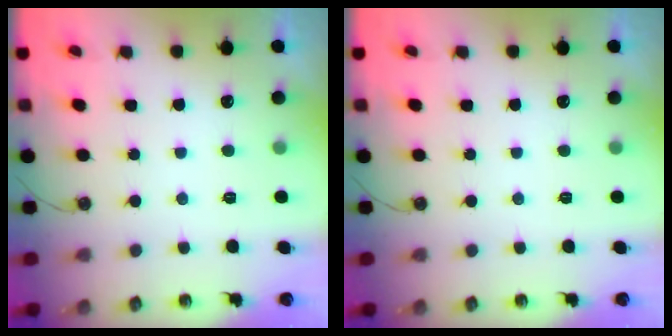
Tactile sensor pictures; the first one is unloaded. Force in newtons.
{"total": 0.0}